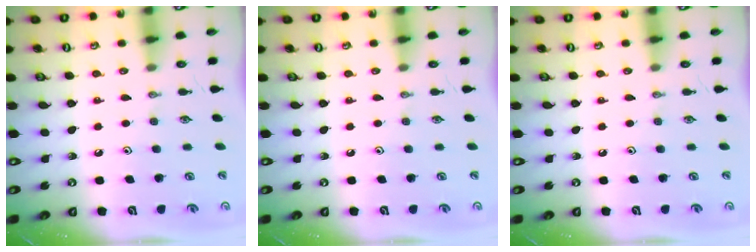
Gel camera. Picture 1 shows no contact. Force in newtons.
{"total": 0.0}
{"total": 0.0}